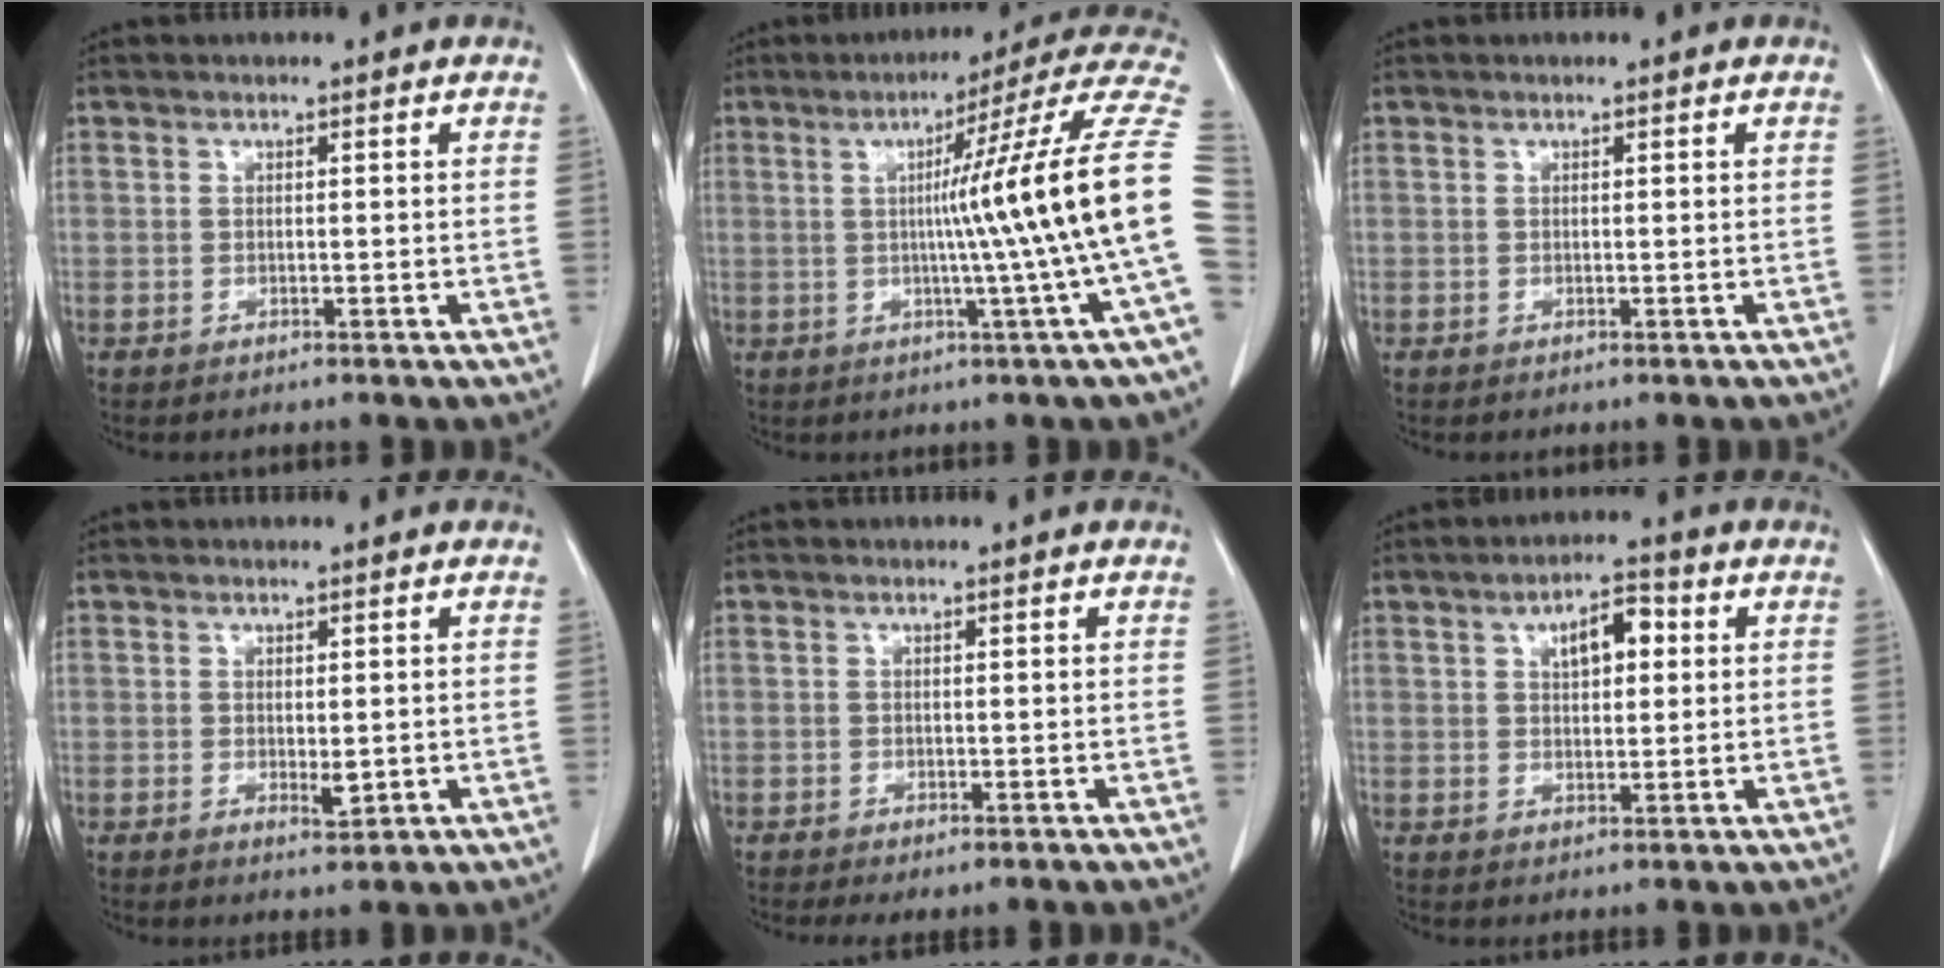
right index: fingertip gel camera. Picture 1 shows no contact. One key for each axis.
{"total": 18.2, "fx": -0.4, "fy": -3.3, "fz": 17.9, "tx": -0.205, "ty": 0.007, "tz": -0.018}
{"total": 0.0}
{"total": 2.0, "fx": -0.1, "fy": 0.9, "fz": 1.8, "tx": -0.029, "ty": -0.006, "tz": 0.003}
{"total": 2.2, "fx": -1.5, "fy": 0.9, "fz": 1.3, "tx": -0.014, "ty": -0.004, "tz": -0.018}
{"total": 5.9, "fx": 1.9, "fy": 2.7, "fz": 4.9, "tx": -0.077, "ty": 0.013, "tz": 0.031}